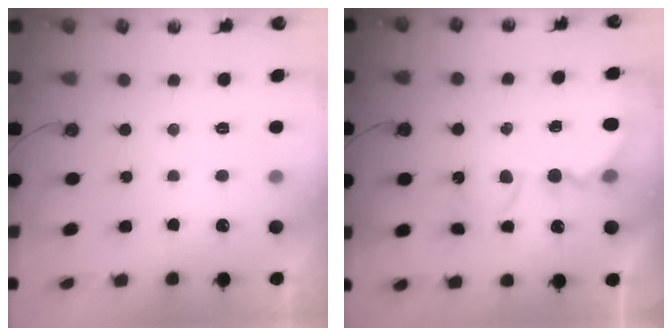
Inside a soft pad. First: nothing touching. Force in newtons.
{"total": 6.4, "press": 6.3, "slide": 0.6}